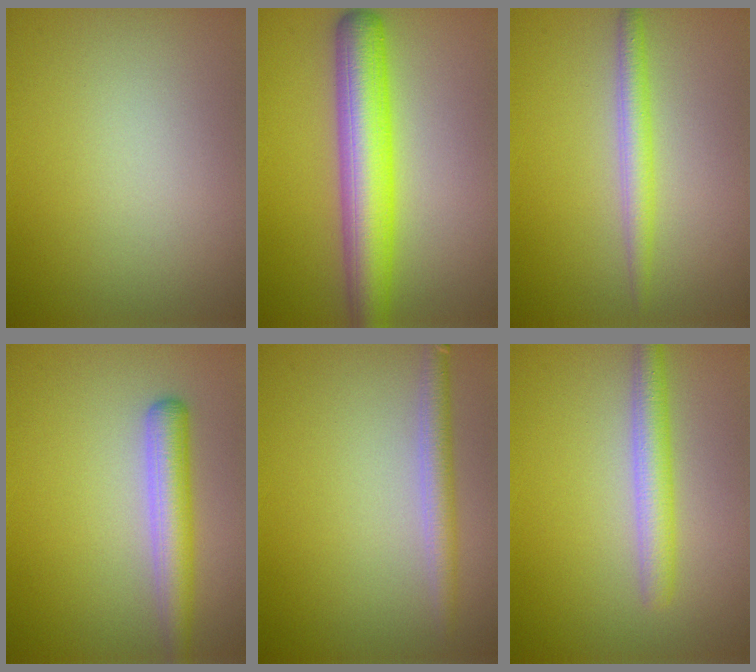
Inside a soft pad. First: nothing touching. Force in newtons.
{"total": 6.9, "press": 6.8, "slide": 0.1}
{"total": 2.3, "press": 2.3, "slide": 0.0}
{"total": 3.5, "press": 3.5, "slide": 0.1}
{"total": 2.2, "press": 2.2, "slide": 0.1}
{"total": 2.9, "press": 2.9, "slide": 0.1}